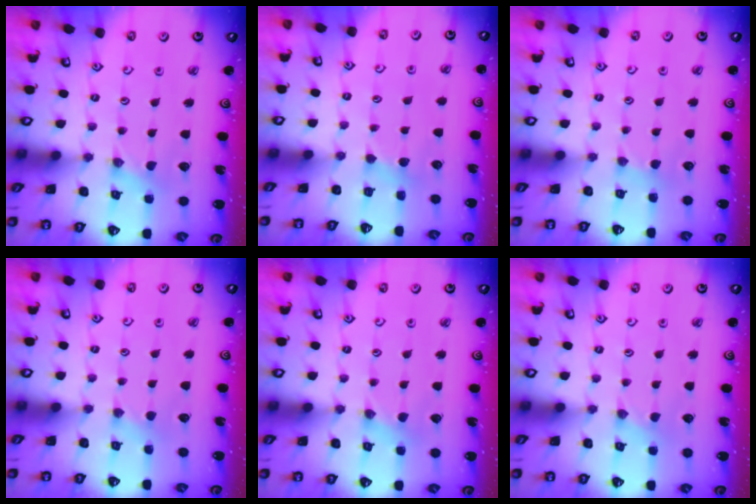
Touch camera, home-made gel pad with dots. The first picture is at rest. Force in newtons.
{"total": 3.0, "press": 2.9, "slide": 0.3}
{"total": 2.5, "press": 2.4, "slide": 0.4}
{"total": 1.2, "press": 1.1, "slide": 0.3}
{"total": 1.7, "press": 1.6, "slide": 0.4}
{"total": 0.0}